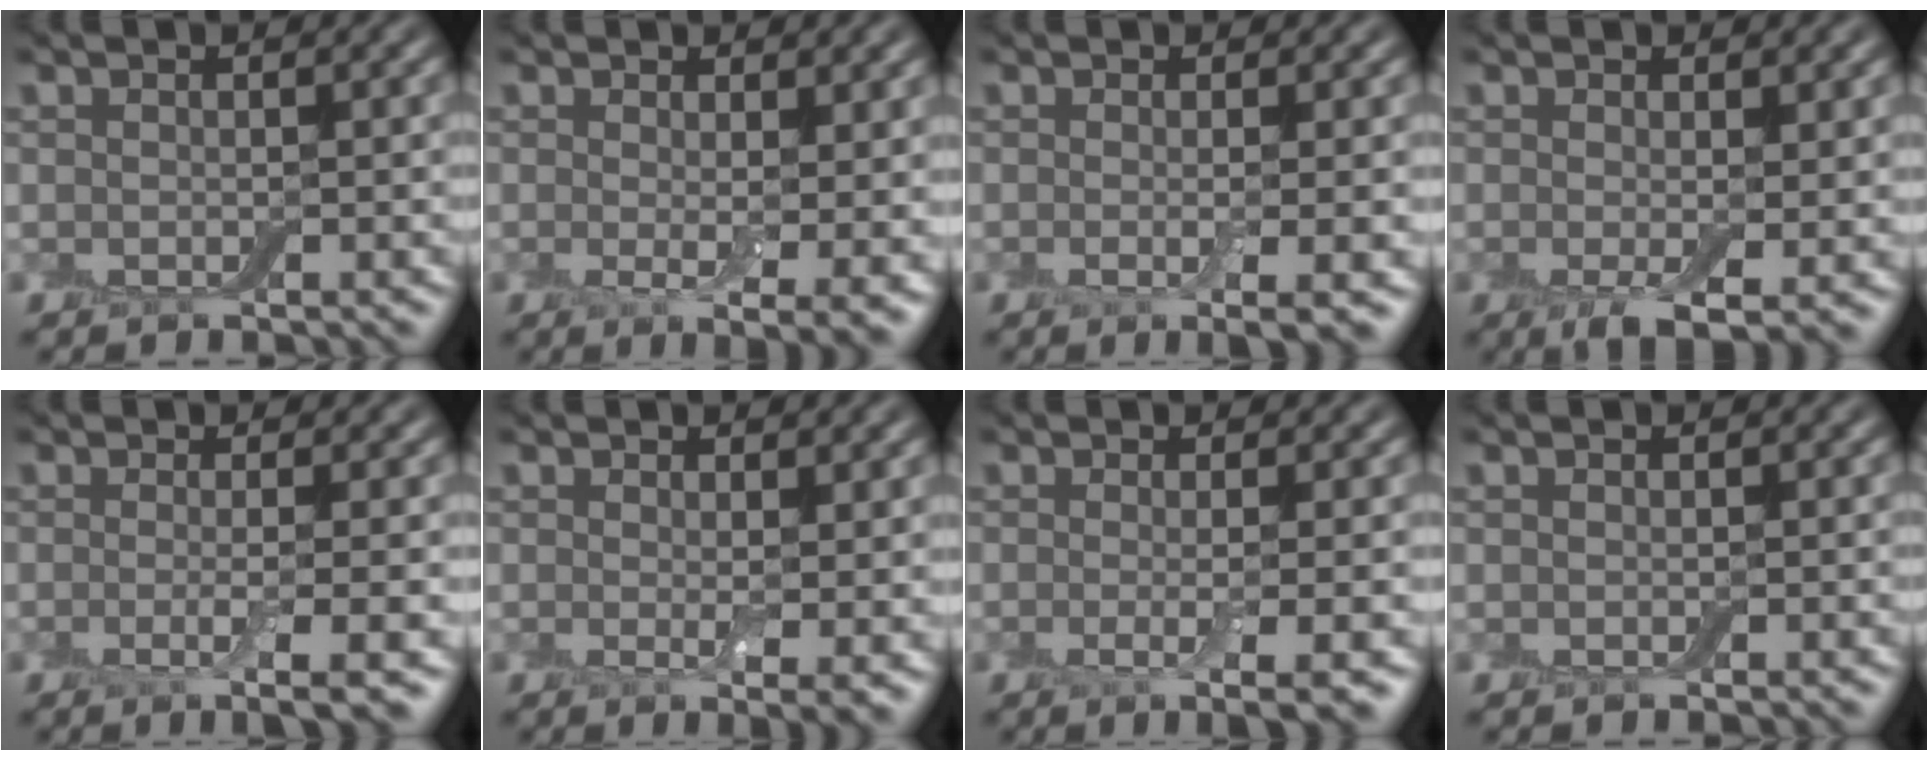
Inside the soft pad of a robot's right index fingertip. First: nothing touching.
{"total": 4.0, "force": [0.4, 0.9, 3.8], "torque": [-0.055, -0.018, 0.010]}
{"total": 3.0, "force": [-0.5, 0.6, 2.9], "torque": [-0.044, -0.009, -0.008]}
{"total": 3.7, "force": [-0.7, 1.2, 3.5], "torque": [-0.062, -0.014, -0.013]}
{"total": 3.8, "force": [-0.7, 0.8, 3.7], "torque": [-0.054, -0.010, -0.013]}
{"total": 2.4, "force": [0.4, 0.5, 2.3], "torque": [-0.034, -0.013, 0.010]}
{"total": 3.4, "force": [-0.5, 0.7, 3.3], "torque": [-0.049, -0.009, -0.010]}
{"total": 0.0}